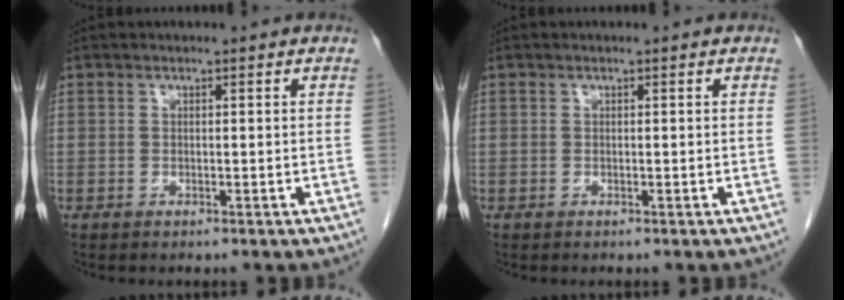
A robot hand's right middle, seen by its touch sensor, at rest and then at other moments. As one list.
[{"total": 0.0}]